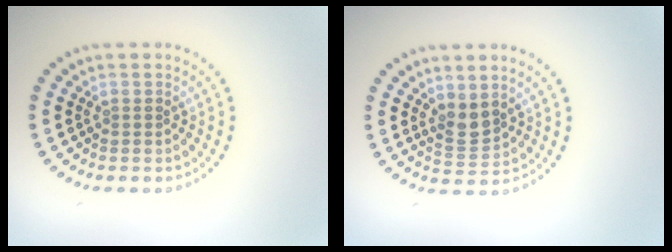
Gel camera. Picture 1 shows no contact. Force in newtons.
{"total": 2.2, "press": 1.8, "slide": 1.4}